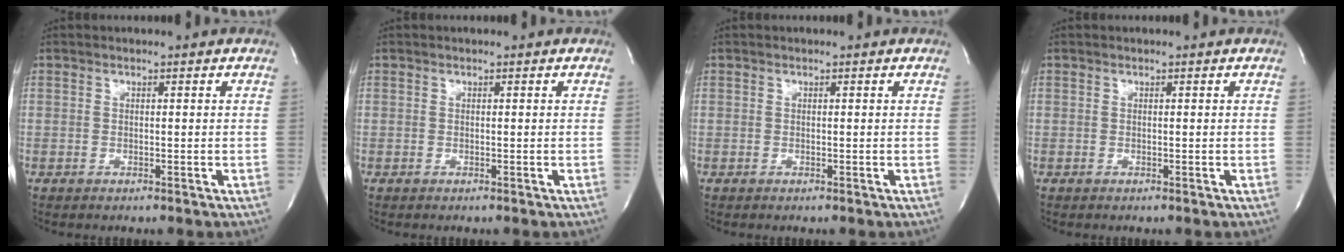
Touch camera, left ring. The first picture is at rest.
{"total": 0.0}
{"total": 0.0}
{"total": 0.0}